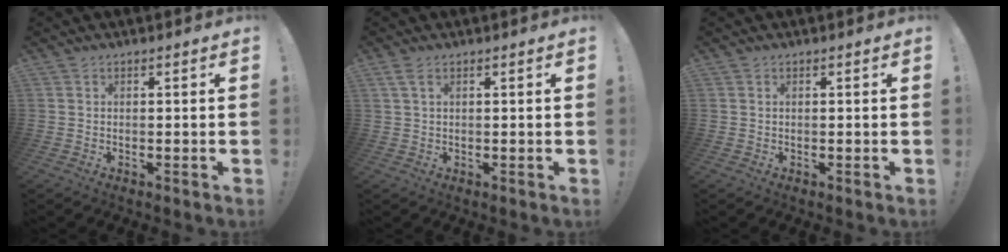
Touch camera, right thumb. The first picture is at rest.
{"total": 2.4, "force": [1.1, 1.0, 1.9], "torque": [-0.040, 0.004, 0.021]}
{"total": 0.0}